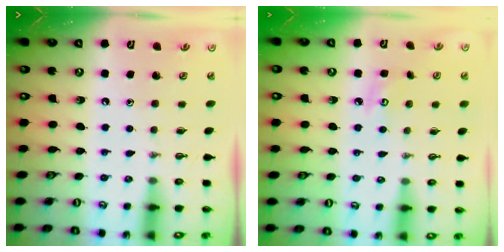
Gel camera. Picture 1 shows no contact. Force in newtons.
{"total": 4.7, "press": 4.6, "slide": 0.4}